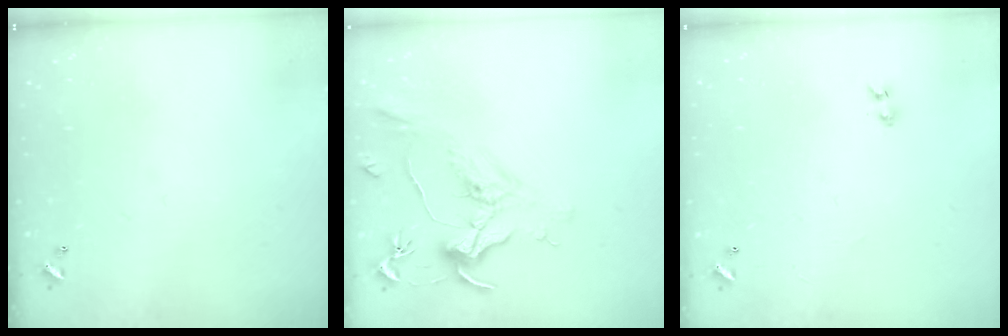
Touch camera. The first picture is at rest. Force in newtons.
{"total": 1.5, "press": 1.3, "slide": 0.8}
{"total": 1.3, "press": 1.1, "slide": 0.7}